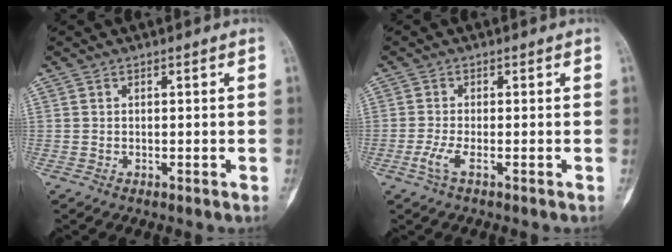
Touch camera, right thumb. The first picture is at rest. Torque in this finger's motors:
{"motor_torque": [-0.28, 0.11, 0.21, -0.29, 0.13]}